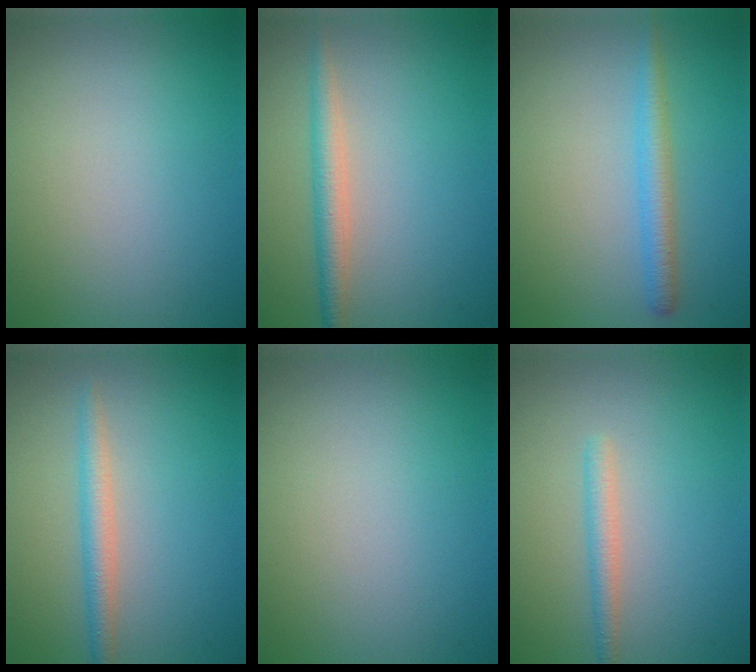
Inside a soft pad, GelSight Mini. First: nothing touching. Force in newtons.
{"total": 2.5, "press": 2.5, "slide": 0.1}
{"total": 2.3, "press": 2.3, "slide": 0.1}
{"total": 2.2, "press": 2.2, "slide": 0.0}
{"total": 0.0}
{"total": 1.6, "press": 1.6, "slide": 0.1}